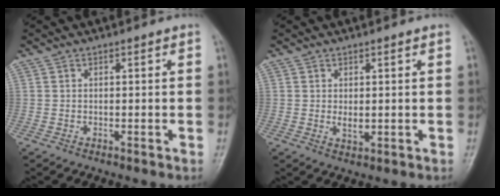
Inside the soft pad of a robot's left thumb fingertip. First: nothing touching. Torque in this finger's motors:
{"motor_torque": [-0.01, 0.03, 0.49, -0.16, 0.00]}